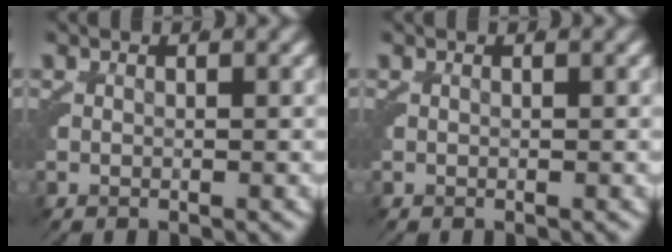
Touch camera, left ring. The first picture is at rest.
{"total": 0.0}